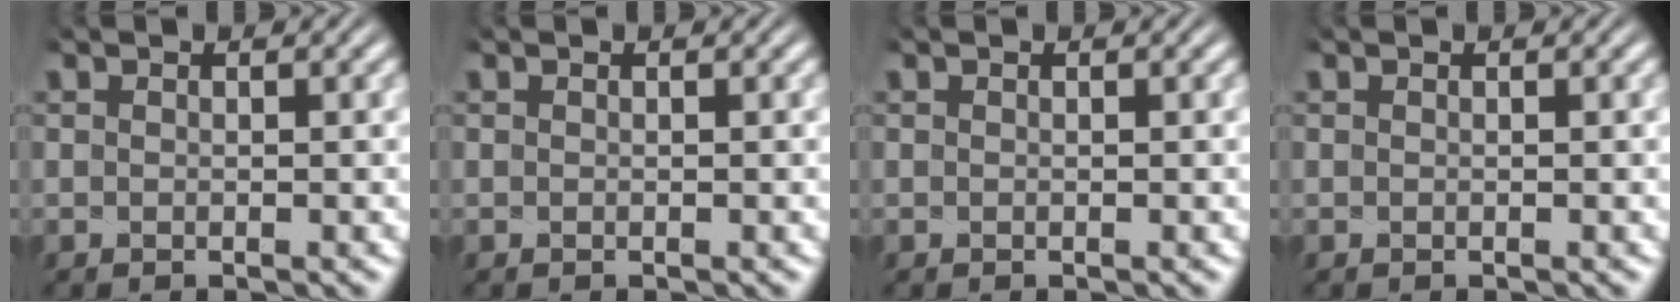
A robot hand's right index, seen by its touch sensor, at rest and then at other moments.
{"total": 0.0}
{"total": 0.0}
{"total": 0.0}